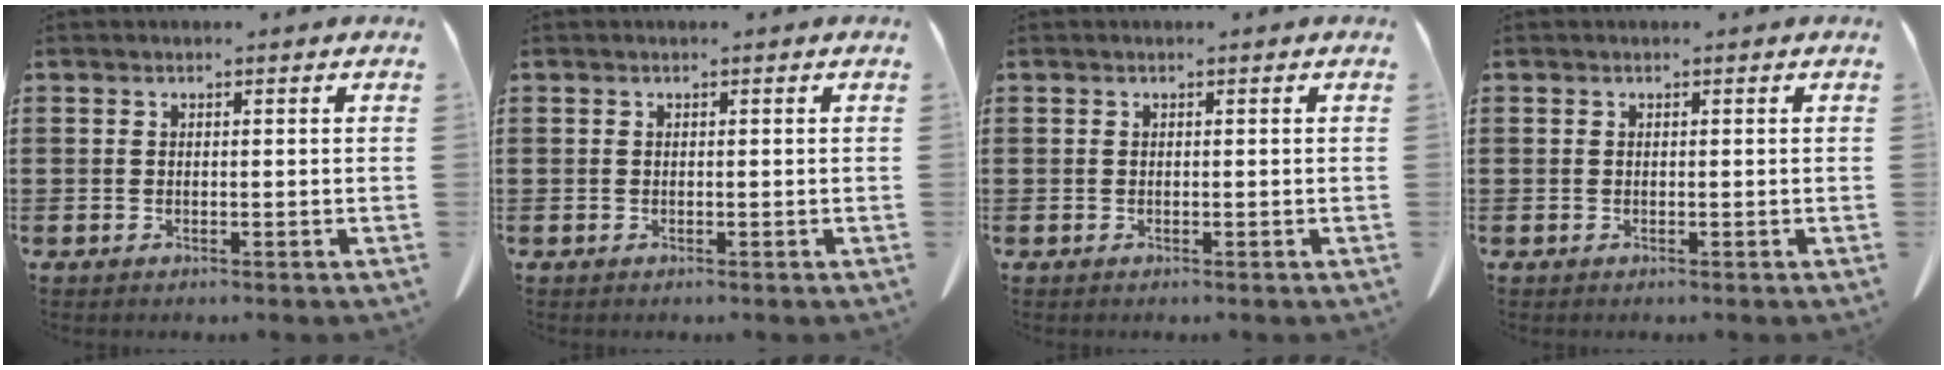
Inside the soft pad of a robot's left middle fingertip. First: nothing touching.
{"total": 0.0}
{"total": 0.0}
{"total": 0.0}